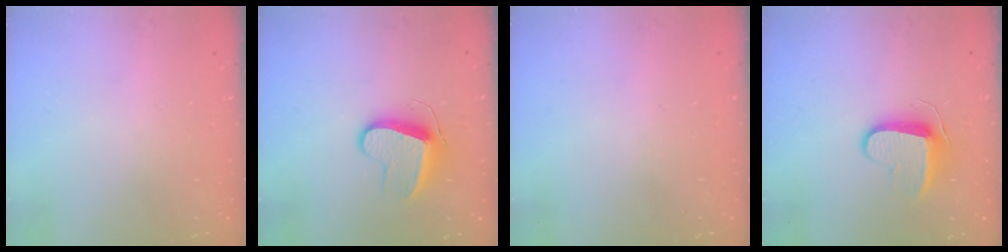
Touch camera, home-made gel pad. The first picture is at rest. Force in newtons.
{"total": 10.6, "press": 10.6, "slide": 0.2}
{"total": 0.6, "press": 0.6, "slide": 0.2}
{"total": 9.5, "press": 9.5, "slide": 0.8}